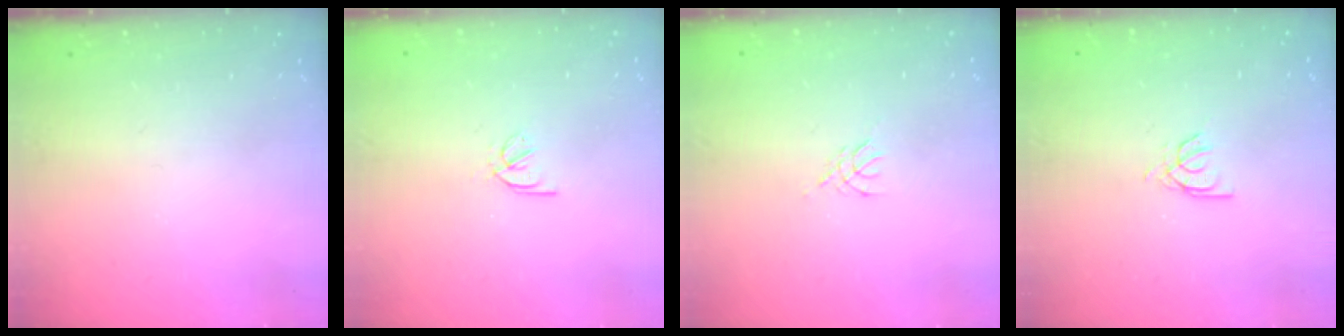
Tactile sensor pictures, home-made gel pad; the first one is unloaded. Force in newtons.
{"total": 2.3, "press": 2.2, "slide": 0.5}
{"total": 2.7, "press": 2.6, "slide": 0.6}
{"total": 2.7, "press": 2.7, "slide": 0.2}